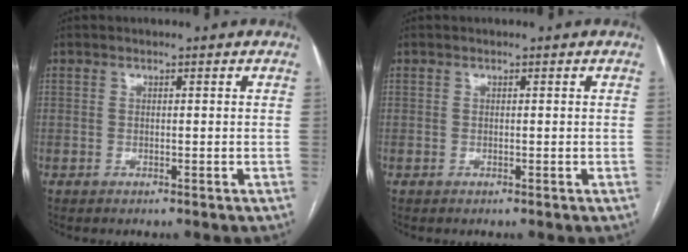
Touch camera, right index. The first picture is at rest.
{"total": 0.0}